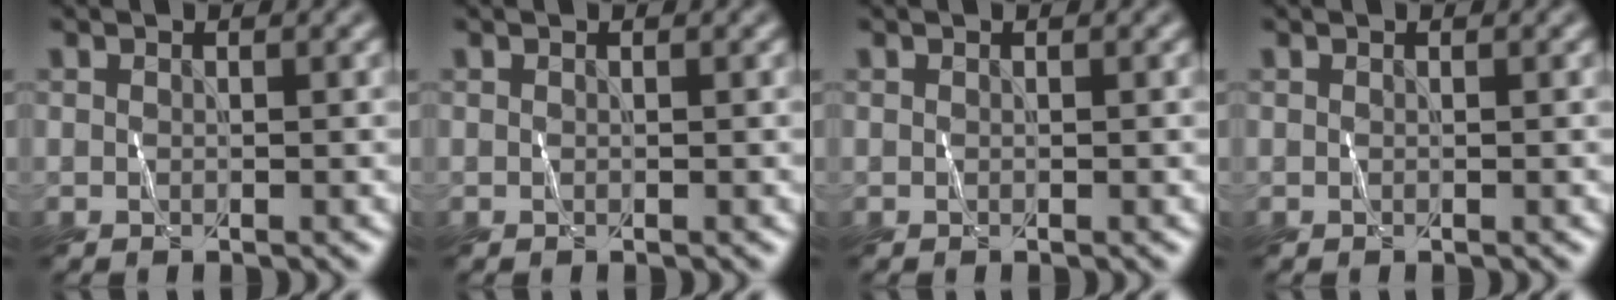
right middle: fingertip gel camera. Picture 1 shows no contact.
{"total": 0.0}
{"total": 0.0}
{"total": 0.0}